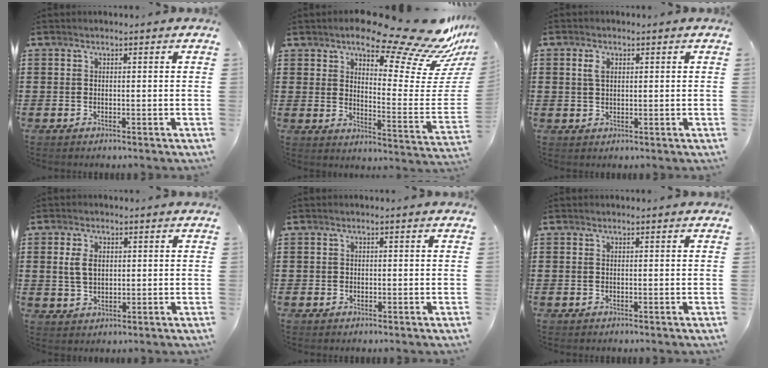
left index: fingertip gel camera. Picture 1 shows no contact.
{"total": 16.6, "force": [12.8, 3.7, 10.0], "torque": [-0.153, -0.089, 0.206]}
{"total": 2.2, "force": [0.8, 1.4, 1.5], "torque": [-0.034, 0.005, 0.014]}
{"total": 3.7, "force": [0.8, 2.3, 2.8], "torque": [-0.069, 0.006, 0.011]}
{"total": 0.7, "force": [0.0, 0.7, 0.2], "torque": [-0.006, 0.004, -0.002]}
{"total": 0.0}